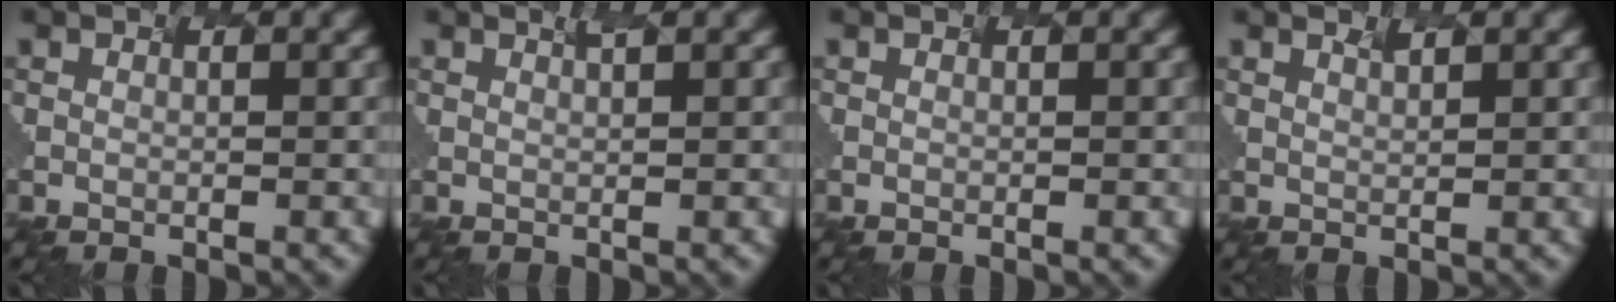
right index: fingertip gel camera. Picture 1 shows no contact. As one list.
[{"total": 0.8, "force": [0.0, -0.7, -0.4], "torque": [-0.005, -0.004, 0.023]}, {"total": 0.0}, {"total": 0.8, "force": [-0.1, -0.7, -0.3], "torque": [-0.009, -0.008, 0.028]}]